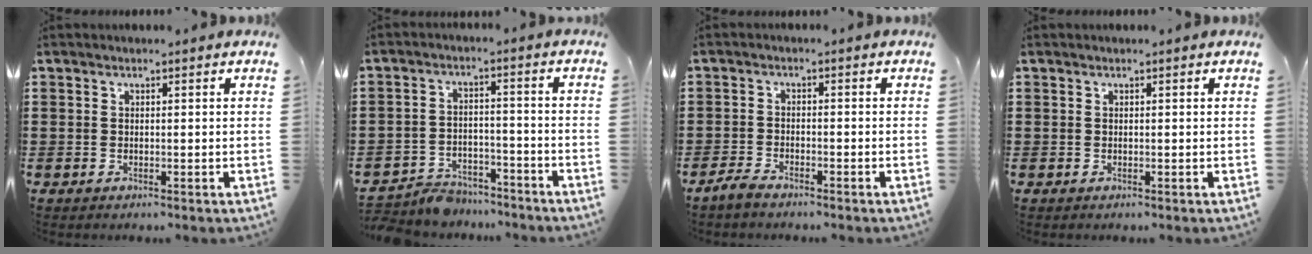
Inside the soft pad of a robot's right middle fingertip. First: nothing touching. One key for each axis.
{"total": 4.8, "fx": -4.7, "fy": 1.0, "fz": 0.4, "tx": -0.017, "ty": 0.006, "tz": -0.097}
{"total": 2.6, "fx": -2.4, "fy": 0.7, "fz": 0.9, "tx": -0.030, "ty": 0.003, "tz": -0.053}
{"total": 0.0}